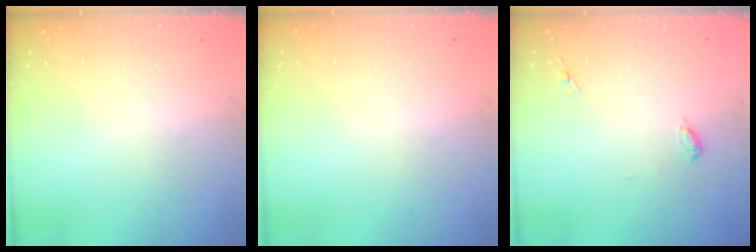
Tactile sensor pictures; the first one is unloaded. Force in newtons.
{"total": 0.8, "press": 0.8, "slide": 0.1}
{"total": 4.6, "press": 4.6, "slide": 0.4}